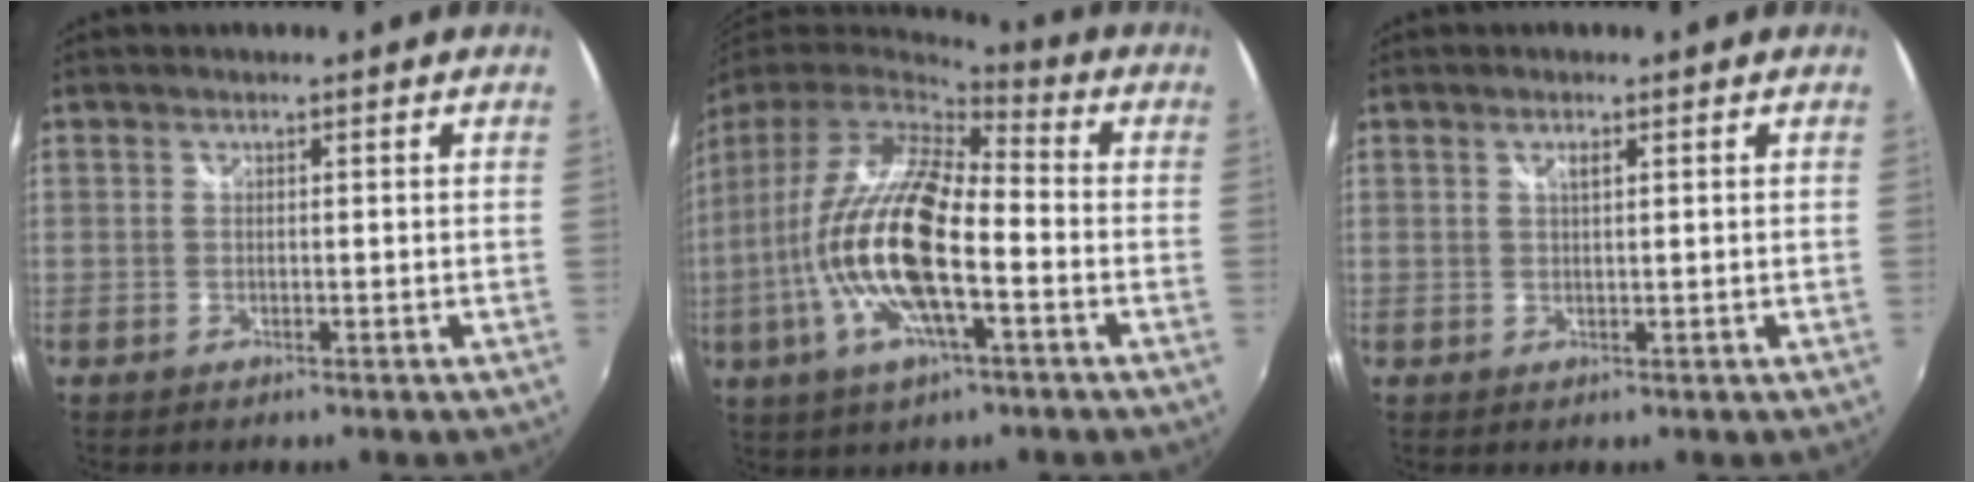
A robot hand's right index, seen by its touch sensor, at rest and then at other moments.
{"total": 20.2, "force": [-5.1, 6.4, 18.5], "torque": [-0.354, -0.024, -0.101]}
{"total": 1.1, "force": [0.6, 0.3, 0.9], "torque": [-0.015, 0.001, 0.009]}